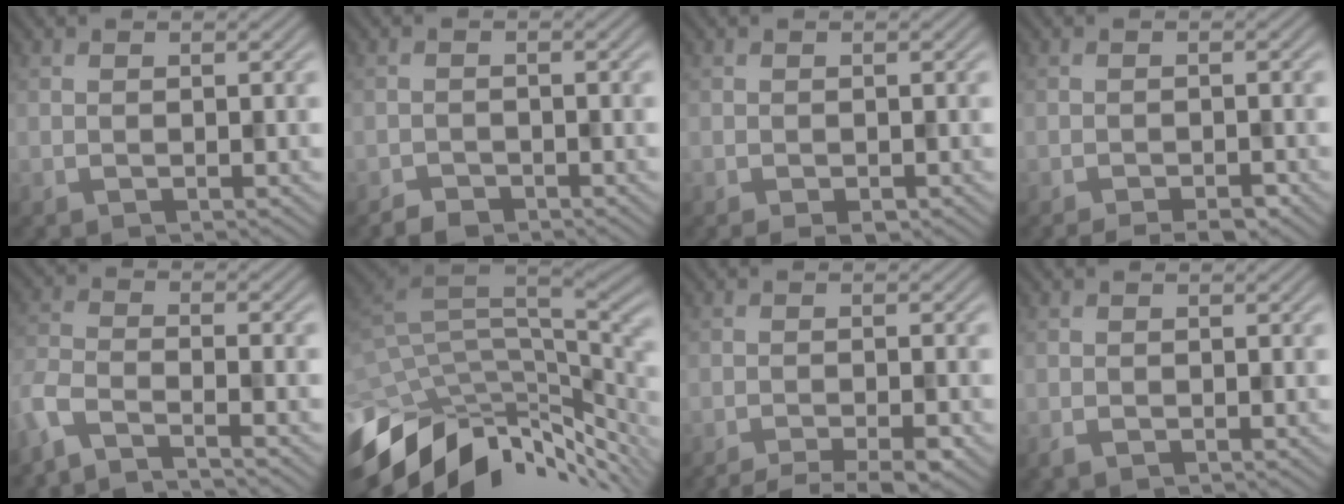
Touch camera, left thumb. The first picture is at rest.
{"total": 1.6, "force": [-1.4, 0.6, 0.4], "torque": [-0.004, -0.001, -0.029]}
{"total": 1.3, "force": [-0.8, 0.7, 0.8], "torque": [-0.017, -0.007, -0.013]}
{"total": 3.1, "force": [-2.4, 0.8, 1.8], "torque": [-0.023, 0.000, -0.035]}
{"total": 5.4, "force": [-4.7, 0.7, 2.5], "torque": [-0.060, -0.011, -0.097]}
{"total": 13.0, "force": [-5.0, 6.5, 10.1], "torque": [-0.188, -0.017, -0.086]}
{"total": 5.4, "force": [-4.5, 0.9, 3.0], "torque": [-0.043, -0.004, -0.067]}
{"total": 0.7, "force": [-0.4, 0.6, 0.3], "torque": [-0.006, -0.005, -0.008]}